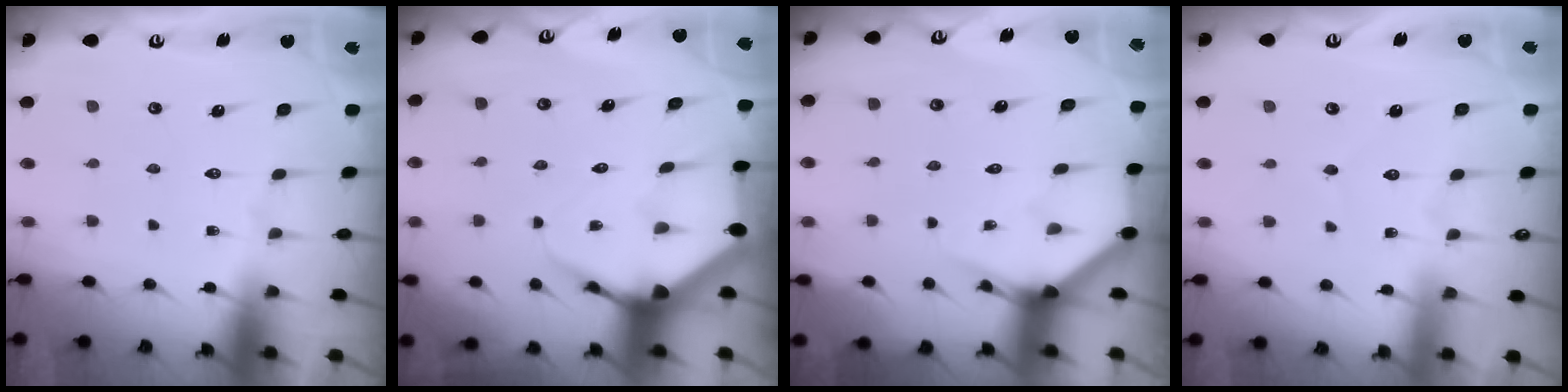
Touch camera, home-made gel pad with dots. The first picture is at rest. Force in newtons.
{"total": 6.2, "press": 6.2, "slide": 0.7}
{"total": 3.9, "press": 3.9, "slide": 0.3}
{"total": 2.8, "press": 2.8, "slide": 0.3}